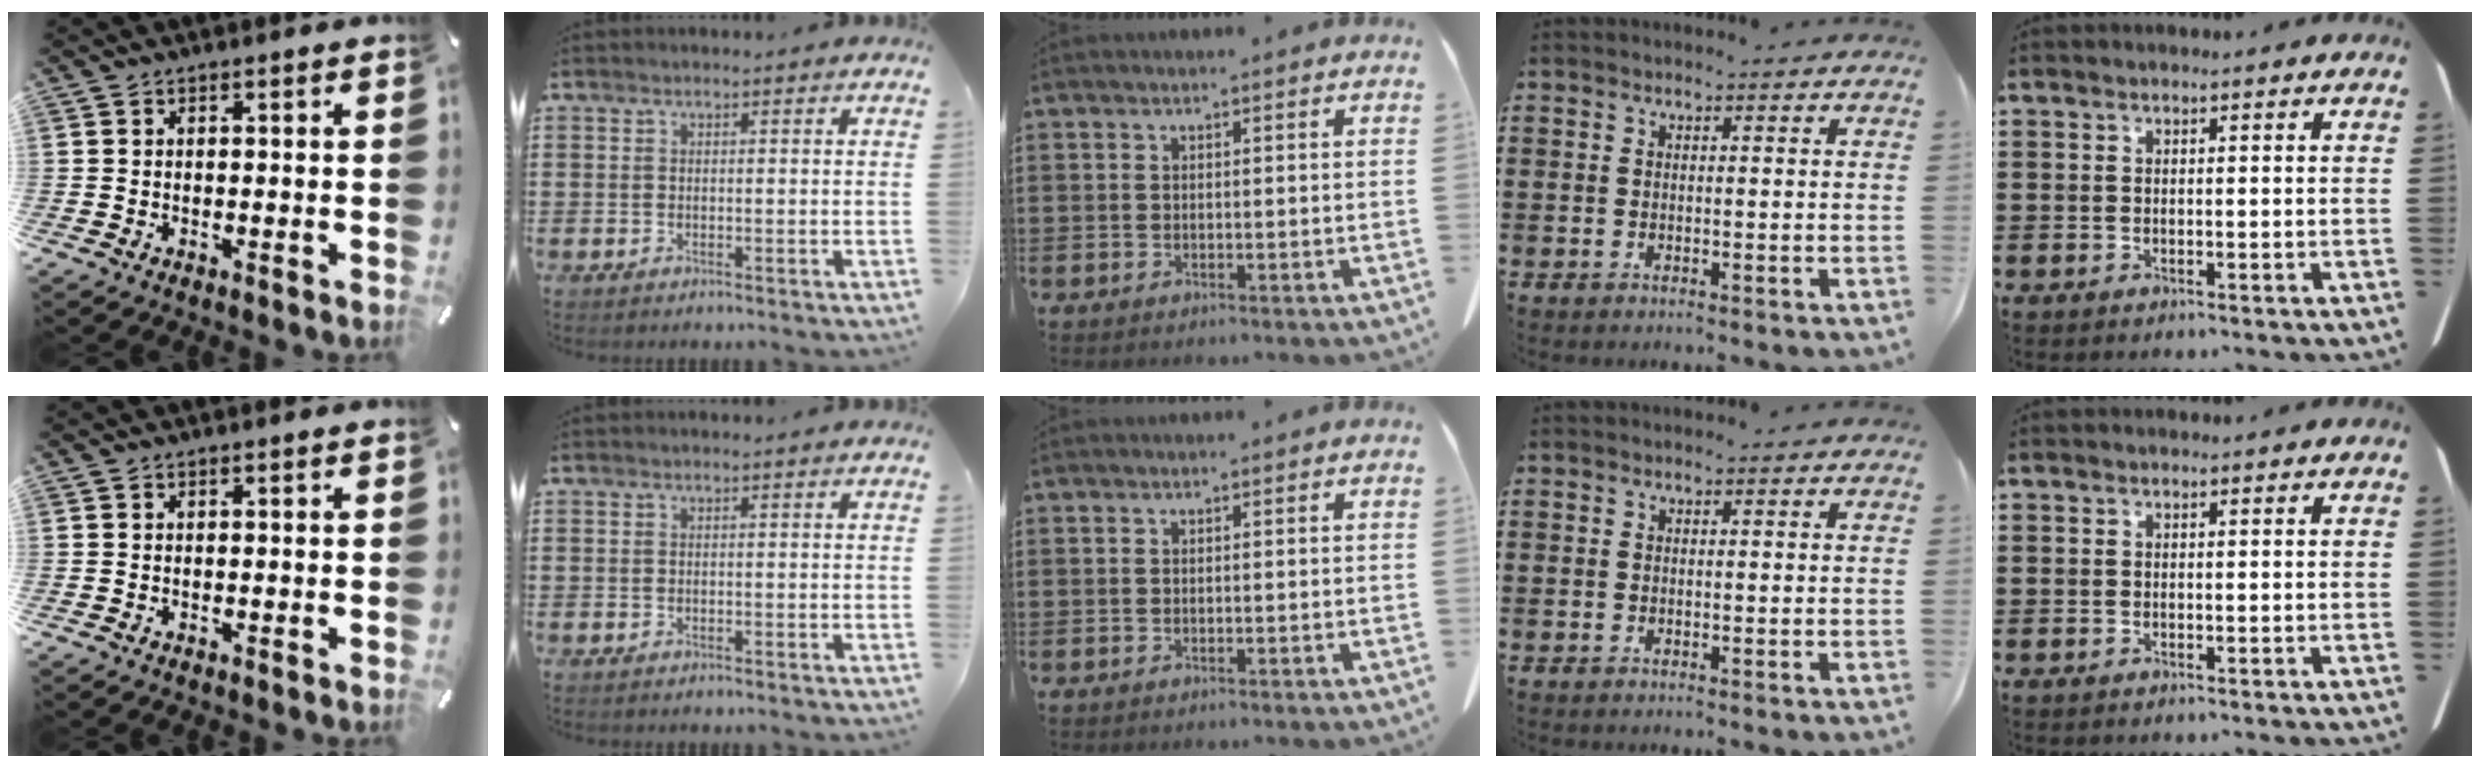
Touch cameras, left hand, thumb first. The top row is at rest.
{}